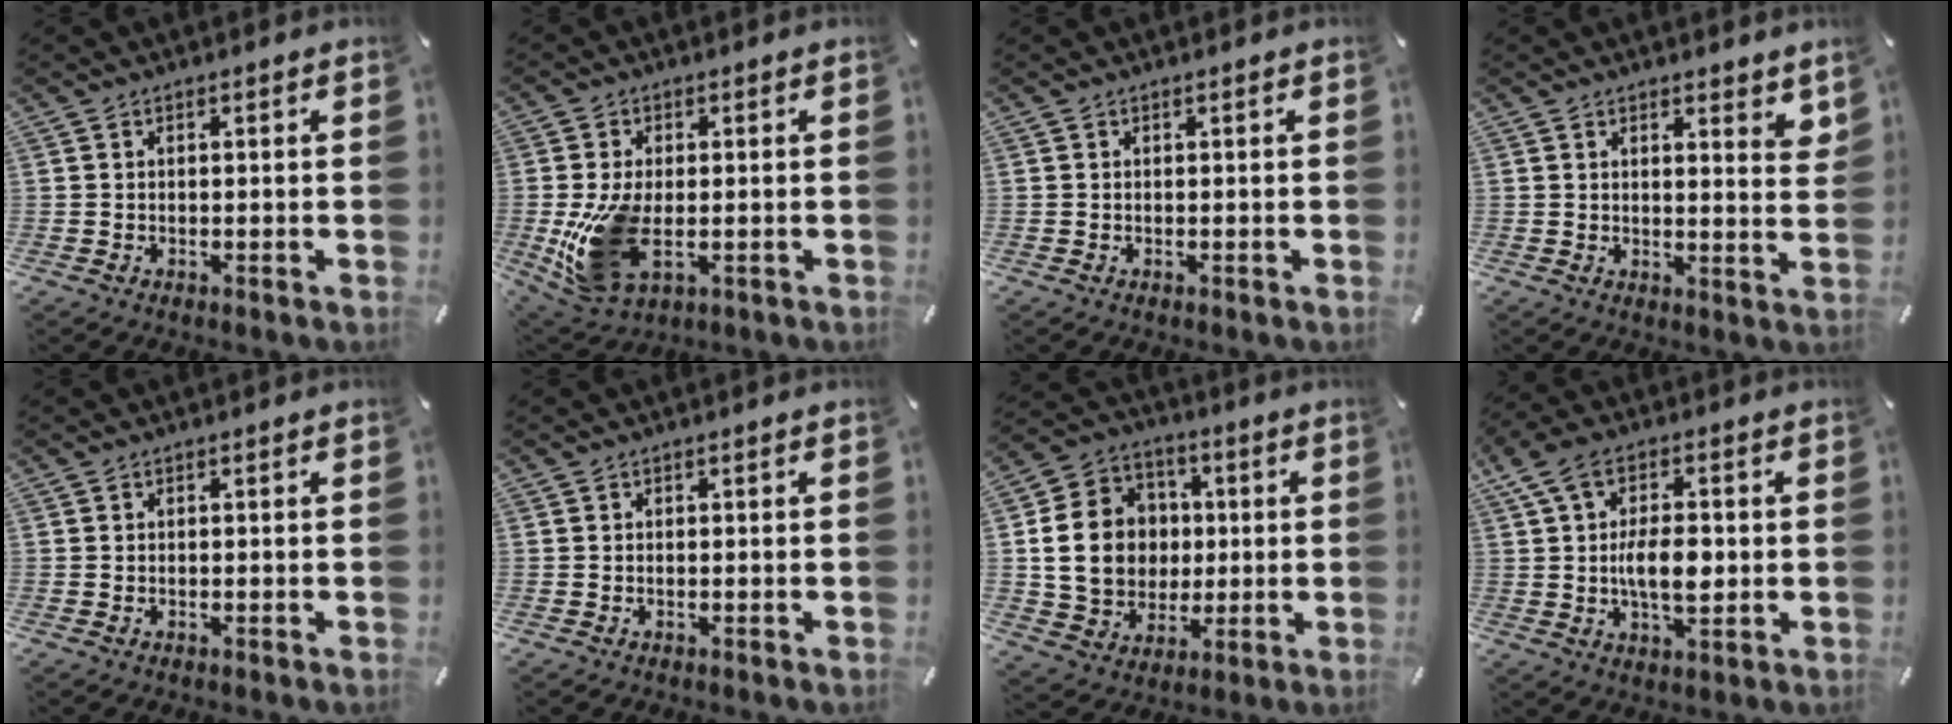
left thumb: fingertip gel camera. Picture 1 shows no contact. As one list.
[{"total": 12.2, "force": [-1.4, 7.2, 9.7], "torque": [-0.205, -0.014, -0.019]}, {"total": 0.0}, {"total": 3.5, "force": [3.1, 0.7, 1.5], "torque": [-0.014, -0.024, 0.051]}, {"total": 0.0}, {"total": 0.0}, {"total": 16.3, "force": [0.6, 14.3, 7.7], "torque": [-0.157, 0.015, 0.019]}, {"total": 11.2, "force": [0.2, 6.3, 9.2], "torque": [-0.169, 0.000, -0.004]}]